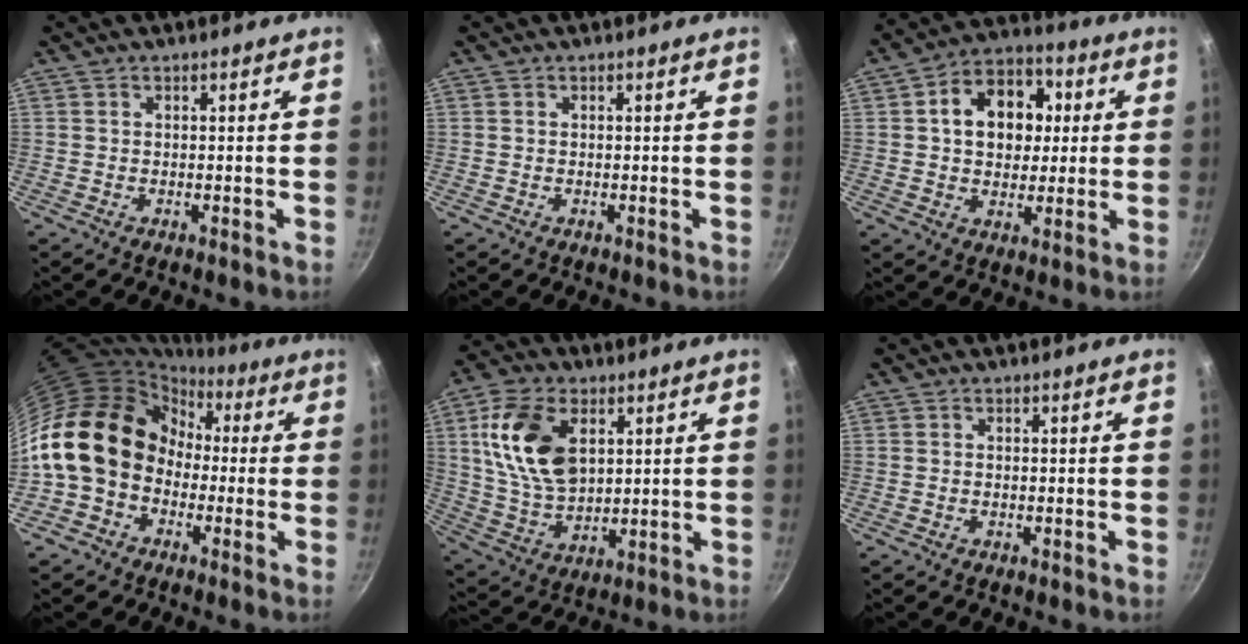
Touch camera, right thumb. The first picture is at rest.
{"total": 0.0}
{"total": 13.8, "force": [2.5, 10.4, 8.8], "torque": [-0.097, 0.016, 0.028]}
{"total": 16.4, "force": [-1.0, 13.5, 9.3], "torque": [-0.130, 0.051, -0.032]}
{"total": 16.1, "force": [4.6, 10.2, 11.6], "torque": [-0.196, -0.015, 0.096]}
{"total": 0.0}